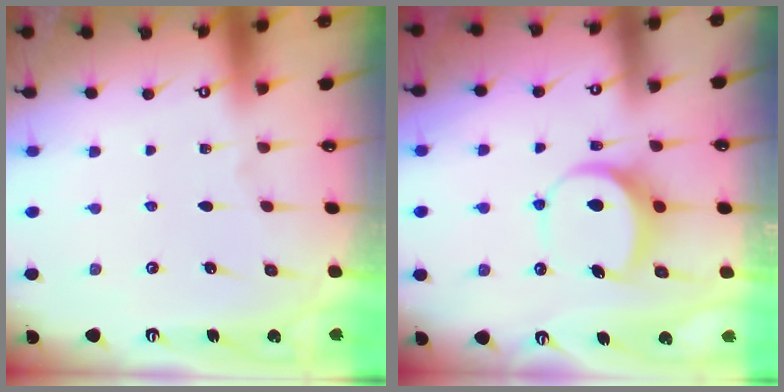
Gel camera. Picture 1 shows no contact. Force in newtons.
{"total": 7.8, "press": 7.8, "slide": 0.6}